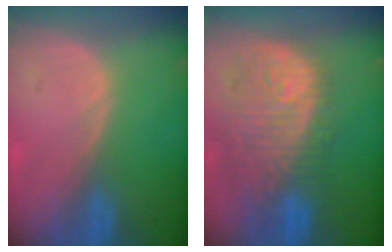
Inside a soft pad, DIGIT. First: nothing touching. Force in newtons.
{"total": 12.0, "press": 10.7, "slide": 5.4}